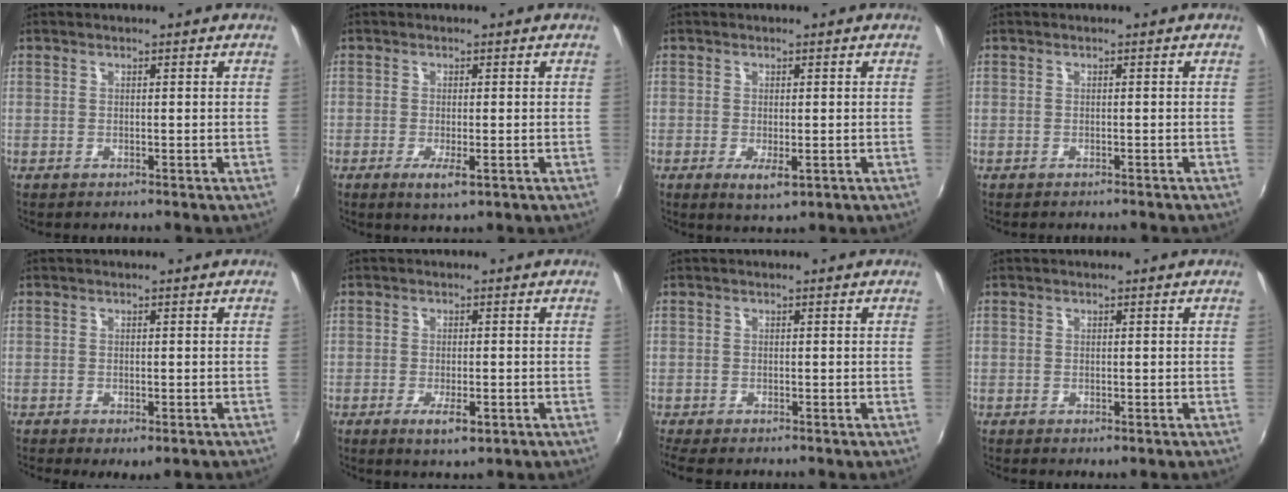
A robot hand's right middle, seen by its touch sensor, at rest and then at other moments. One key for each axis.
{"total": 3.2, "fx": -1.2, "fy": 0.5, "fz": 2.9, "tx": -0.059, "ty": -0.010, "tz": -0.018}
{"total": 3.4, "fx": -0.9, "fy": 1.1, "fz": 3.0, "tx": -0.054, "ty": -0.013, "tz": -0.010}
{"total": 1.3, "fx": -1.2, "fy": 0.2, "fz": 0.3, "tx": -0.011, "ty": -0.008, "tz": -0.017}
{"total": 3.1, "fx": -1.7, "fy": 1.1, "fz": 2.3, "tx": -0.038, "ty": -0.016, "tz": -0.018}
{"total": 4.2, "fx": -1.8, "fy": 1.2, "fz": 3.6, "tx": -0.071, "ty": -0.011, "tz": -0.027}
{"total": 3.0, "fx": -2.2, "fy": 0.7, "fz": 1.9, "tx": -0.044, "ty": -0.015, "tz": -0.037}
{"total": 0.6, "fx": -0.1, "fy": 0.1, "fz": 0.6, "tx": -0.009, "ty": -0.001, "tz": 0.000}